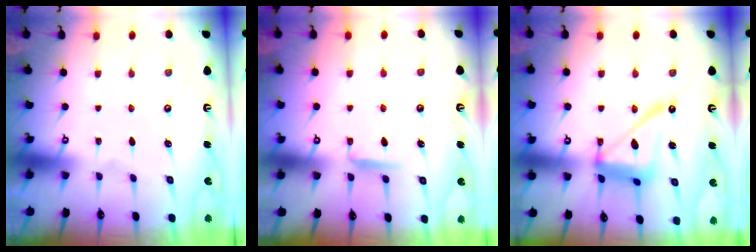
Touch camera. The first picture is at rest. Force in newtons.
{"total": 6.6, "press": 6.6, "slide": 0.7}
{"total": 14.7, "press": 14.6, "slide": 1.5}